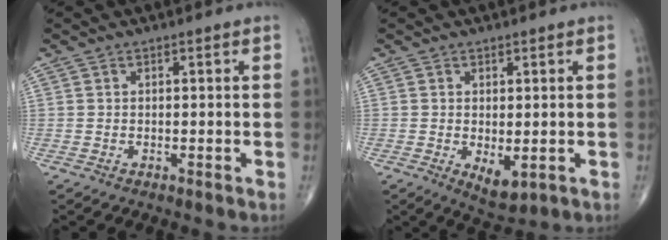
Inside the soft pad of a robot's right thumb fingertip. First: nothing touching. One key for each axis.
{"total": 4.4, "fx": -0.8, "fy": 2.2, "fz": 3.8, "tx": -0.053, "ty": -0.014, "tz": -0.002}